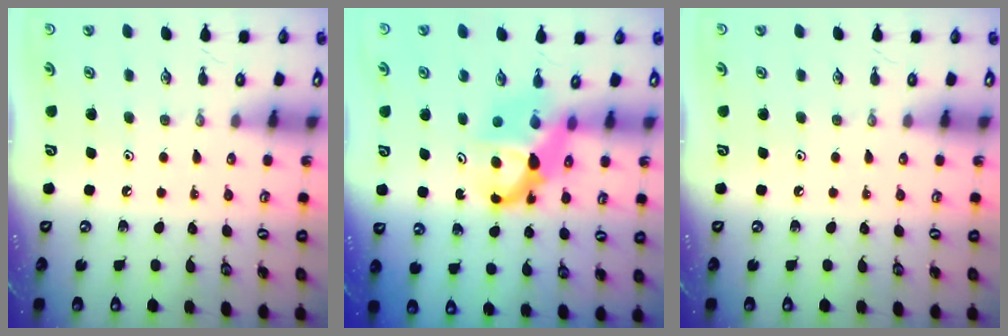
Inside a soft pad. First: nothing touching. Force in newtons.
{"total": 6.9, "press": 6.9, "slide": 0.5}
{"total": 0.0}